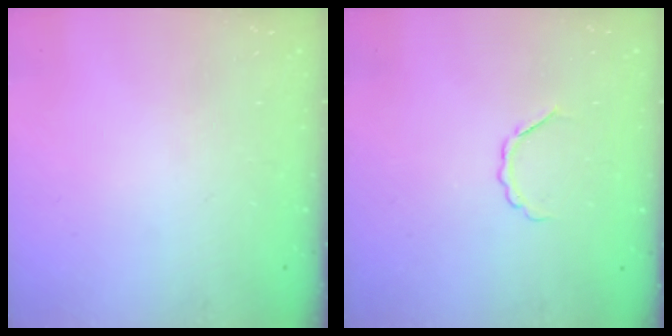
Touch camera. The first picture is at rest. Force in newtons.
{"total": 3.7, "press": 3.7, "slide": 0.6}